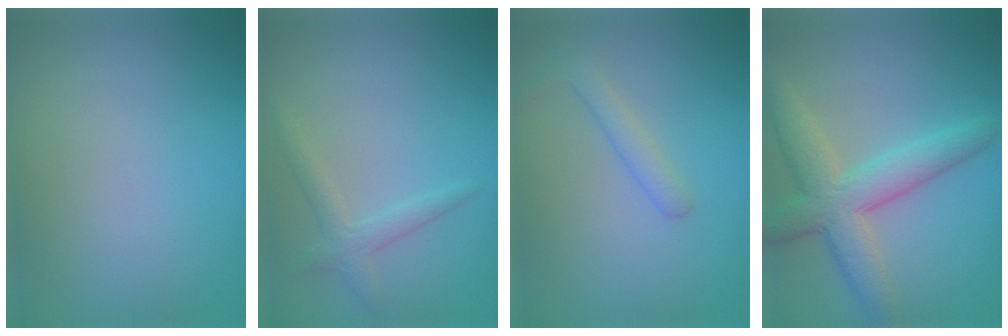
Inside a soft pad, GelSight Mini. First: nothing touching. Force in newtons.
{"total": 1.7, "press": 1.7, "slide": 0.0}
{"total": 1.9, "press": 1.9, "slide": 0.0}
{"total": 5.8, "press": 5.8, "slide": 0.4}